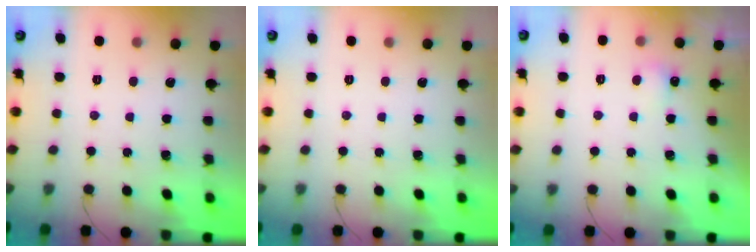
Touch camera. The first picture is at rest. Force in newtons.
{"total": 0.0}
{"total": 3.1, "press": 3.0, "slide": 0.7}